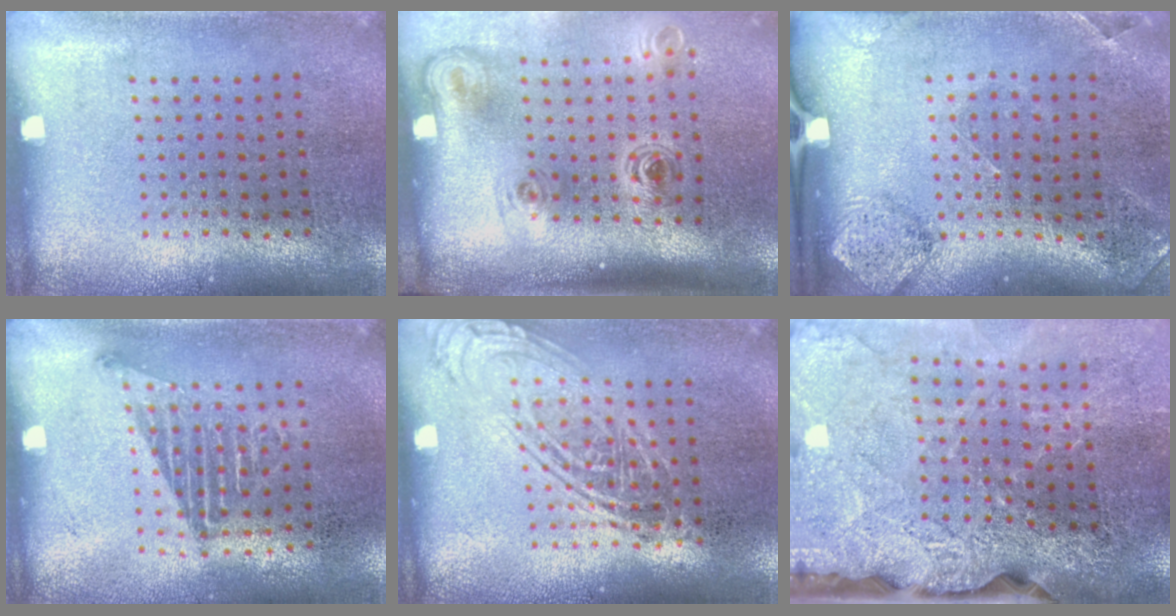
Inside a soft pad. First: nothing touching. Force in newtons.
{"total": 2.2, "press": 1.5, "slide": 1.7}
{"total": 1.7, "press": 1.3, "slide": 1.2}
{"total": 1.1, "press": 1.0, "slide": 0.6}
{"total": 2.5, "press": 2.4, "slide": 0.3}
{"total": 3.9, "press": 3.2, "slide": 2.2}